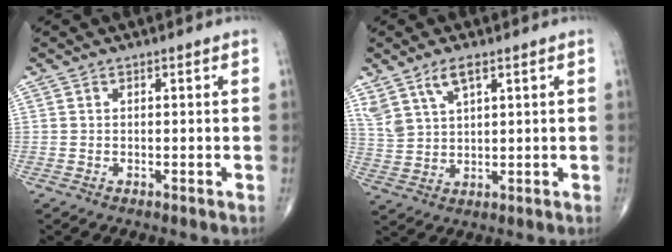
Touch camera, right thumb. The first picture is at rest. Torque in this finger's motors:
{"motor_torque": [0.04, 0.06, 0.51, 0.51, 0.14]}